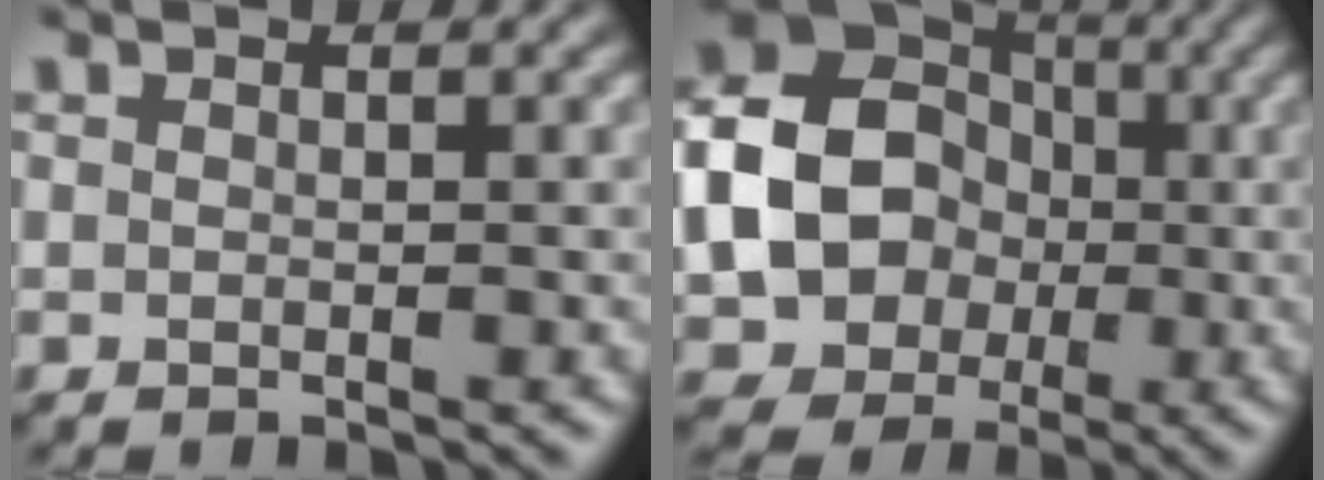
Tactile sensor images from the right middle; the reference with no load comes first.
{"total": 13.0, "force": [-1.0, 11.0, 6.8], "torque": [-0.126, 0.000, -0.043]}